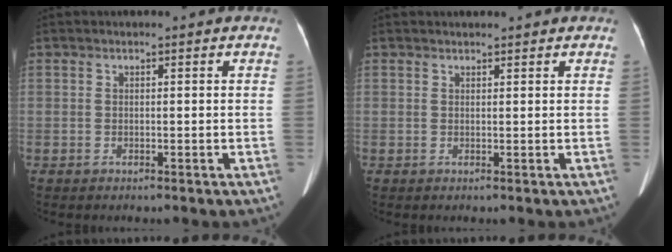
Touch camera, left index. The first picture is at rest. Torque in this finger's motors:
{"motor_torque": [0.02, 0.05, -0.12, -0.02]}